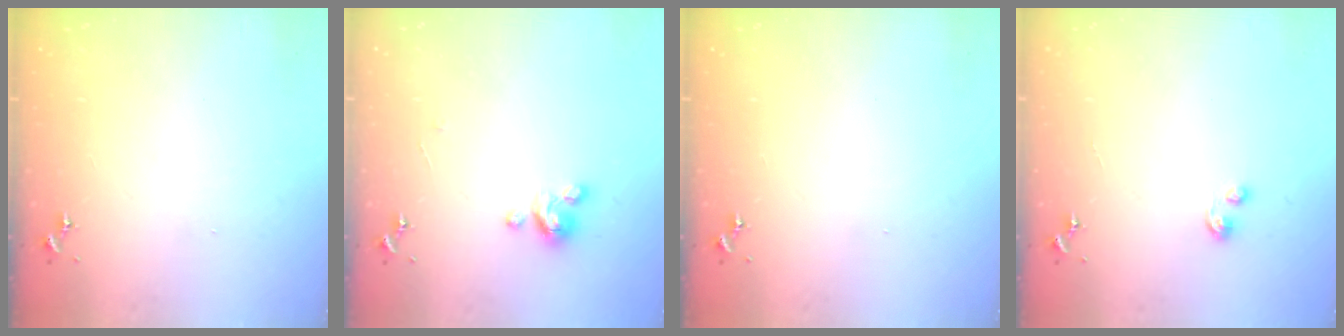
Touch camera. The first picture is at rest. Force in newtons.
{"total": 5.1, "press": 5.0, "slide": 0.3}
{"total": 0.0}
{"total": 2.5, "press": 2.5, "slide": 0.2}